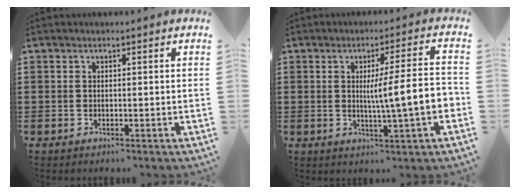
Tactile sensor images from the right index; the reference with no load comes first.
{"total": 8.7, "force": [-0.6, 0.2, 8.7], "torque": [-0.135, -0.012, -0.018]}